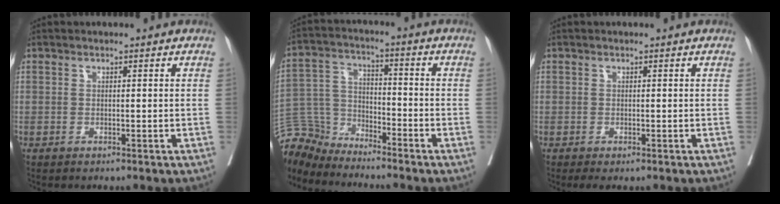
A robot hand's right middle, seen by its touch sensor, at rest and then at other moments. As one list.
[{"total": 8.2, "force": [-8.1, 1.1, -0.7], "torque": [0.005, 0.017, -0.162]}, {"total": 1.3, "force": [-0.7, 0.6, 0.8], "torque": [-0.007, -0.001, -0.005]}]